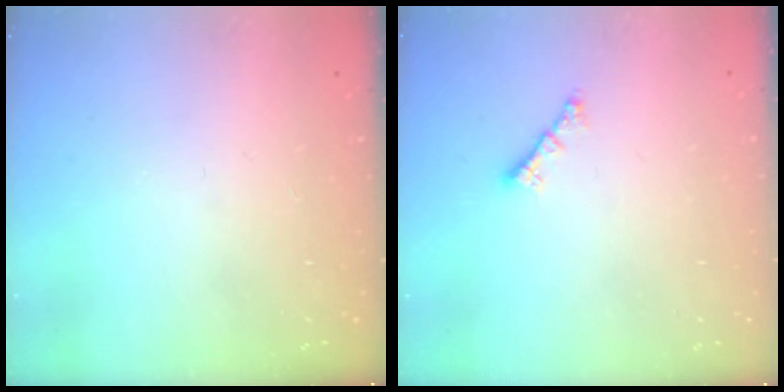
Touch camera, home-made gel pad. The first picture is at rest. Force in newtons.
{"total": 0.8, "press": 0.7, "slide": 0.4}